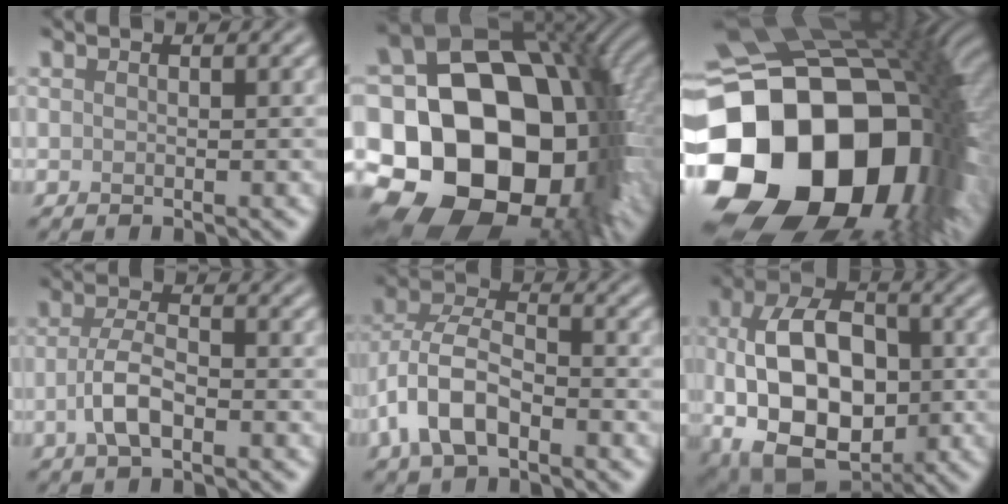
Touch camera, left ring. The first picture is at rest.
{"total": 23.3, "force": [-5.7, 17.0, 14.9], "torque": [-0.217, -0.011, -0.131]}
{"total": 22.5, "force": [-5.3, 16.5, 14.4], "torque": [-0.301, -0.064, -0.061]}
{"total": 3.6, "force": [-1.2, 1.5, 3.0], "torque": [-0.063, 0.001, -0.030]}
{"total": 6.7, "force": [-2.8, 3.7, 4.9], "torque": [-0.100, 0.008, -0.064]}
{"total": 13.8, "force": [-1.1, 8.8, 10.6], "torque": [-0.185, -0.013, -0.014]}